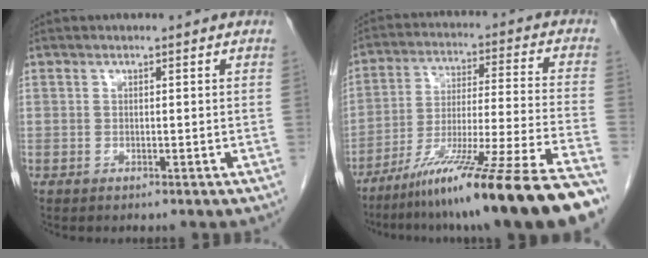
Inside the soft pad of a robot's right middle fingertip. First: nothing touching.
{"total": 20.6, "force": [-15.6, -2.2, 13.4], "torque": [-0.196, -0.038, -0.257]}